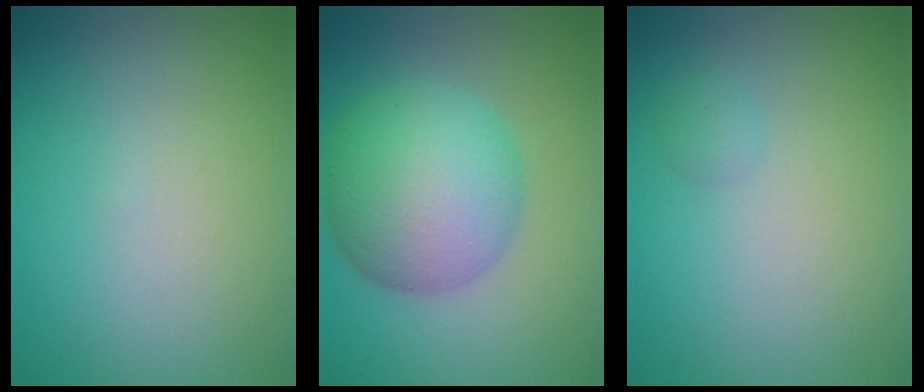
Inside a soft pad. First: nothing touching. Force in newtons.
{"total": 8.9, "press": 8.9, "slide": 0.1}
{"total": 0.8, "press": 0.8, "slide": 0.0}